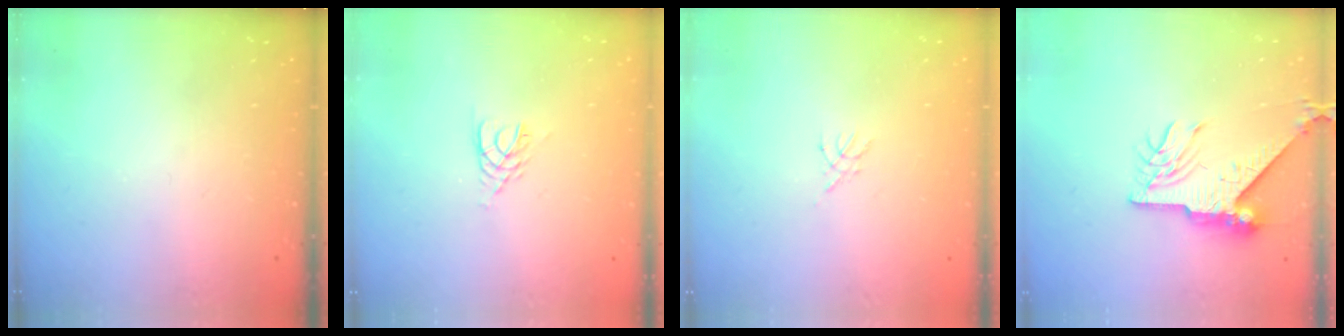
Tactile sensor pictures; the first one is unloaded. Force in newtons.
{"total": 3.0, "press": 2.9, "slide": 0.4}
{"total": 1.4, "press": 1.4, "slide": 0.3}
{"total": 9.9, "press": 9.8, "slide": 1.1}